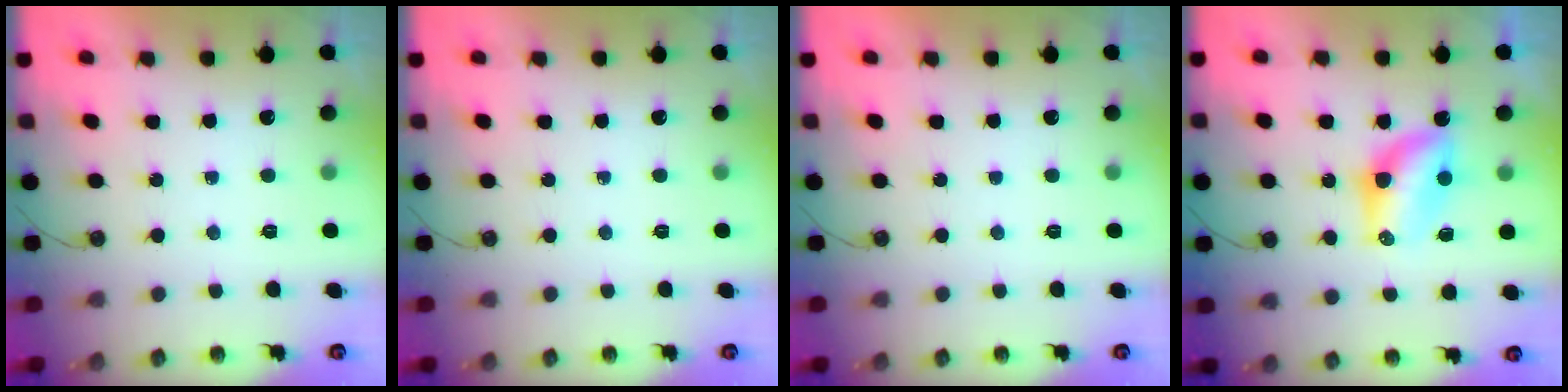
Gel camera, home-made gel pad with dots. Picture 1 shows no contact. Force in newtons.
{"total": 0.0}
{"total": 0.0}
{"total": 9.0, "press": 8.1, "slide": 4.0}